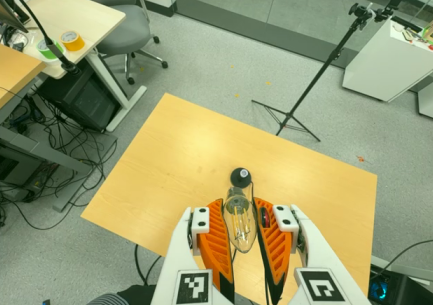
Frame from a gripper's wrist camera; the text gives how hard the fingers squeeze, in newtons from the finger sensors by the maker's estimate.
{"total": 20.9, "left": 23.7, "right": 18.0}